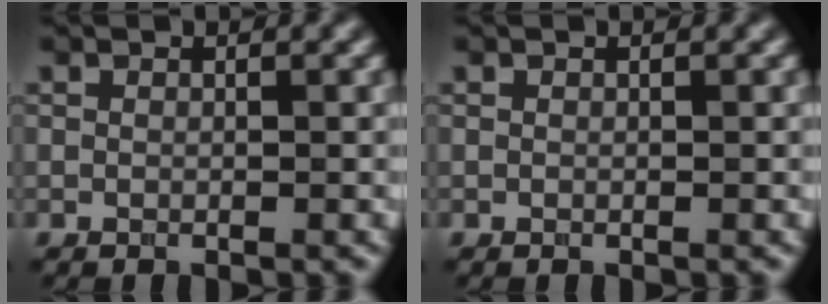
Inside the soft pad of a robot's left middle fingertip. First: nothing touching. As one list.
[{"total": 0.0}]